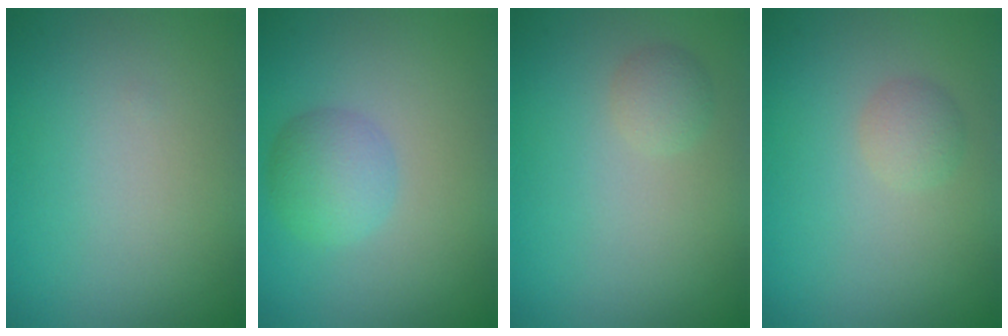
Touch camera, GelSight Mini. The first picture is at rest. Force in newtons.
{"total": 2.9, "press": 2.9, "slide": 0.0}
{"total": 1.3, "press": 1.3, "slide": 0.0}
{"total": 1.4, "press": 1.4, "slide": 0.1}